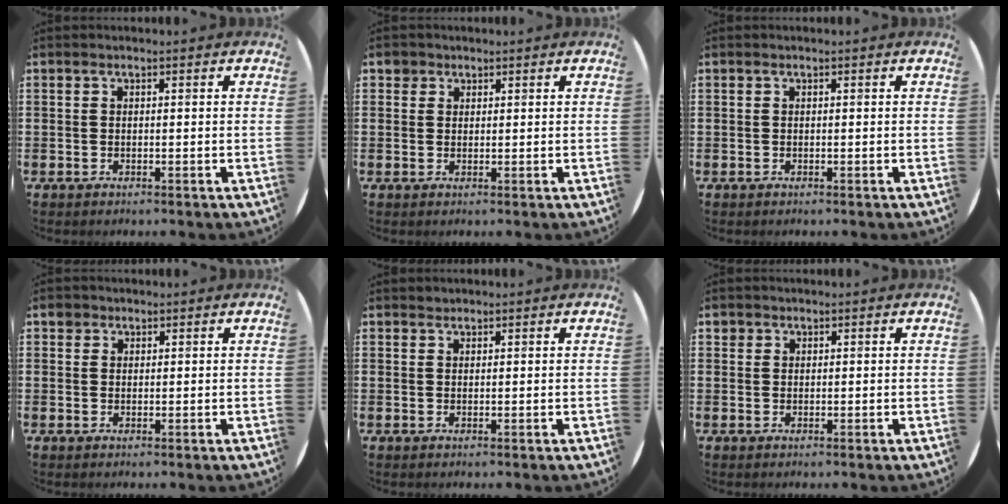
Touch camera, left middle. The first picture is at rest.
{"total": 1.7, "force": [1.3, 1.1, 0.2], "torque": [0.004, 0.003, 0.024]}
{"total": 0.0}
{"total": 1.4, "force": [1.1, 0.9, 0.1], "torque": [0.006, 0.002, 0.020]}
{"total": 0.6, "force": [0.6, 0.2, -0.2], "torque": [0.005, 0.004, 0.011]}
{"total": 1.0, "force": [0.8, 0.6, -0.1], "torque": [0.009, 0.001, 0.014]}